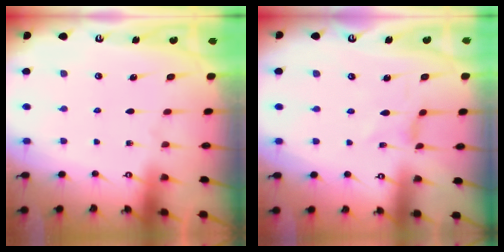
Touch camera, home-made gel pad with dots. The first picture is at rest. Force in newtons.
{"total": 0.0}